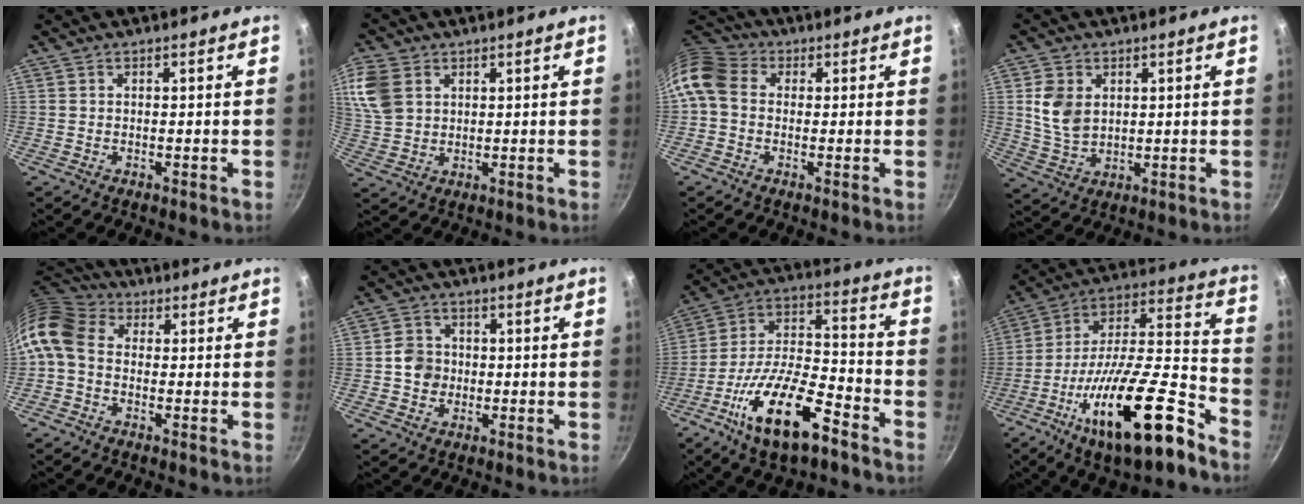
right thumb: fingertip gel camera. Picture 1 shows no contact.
{"total": 10.2, "force": [3.8, 7.5, 5.7], "torque": [-0.118, -0.006, 0.077]}
{"total": 9.6, "force": [0.5, 7.6, 5.9], "torque": [-0.110, 0.024, -0.011]}
{"total": 7.5, "force": [1.9, 5.4, 4.8], "torque": [-0.082, -0.017, 0.042]}
{"total": 9.8, "force": [-0.8, 7.4, 6.4], "torque": [-0.125, 0.031, -0.036]}
{"total": 4.8, "force": [-0.2, 4.3, 2.0], "torque": [-0.012, 0.011, -0.009]}
{"total": 19.4, "force": [-10.4, 7.2, 14.7], "torque": [-0.253, 0.051, -0.195]}
{"total": 25.5, "force": [-13.6, 7.3, 20.2], "torque": [-0.295, 0.073, -0.232]}